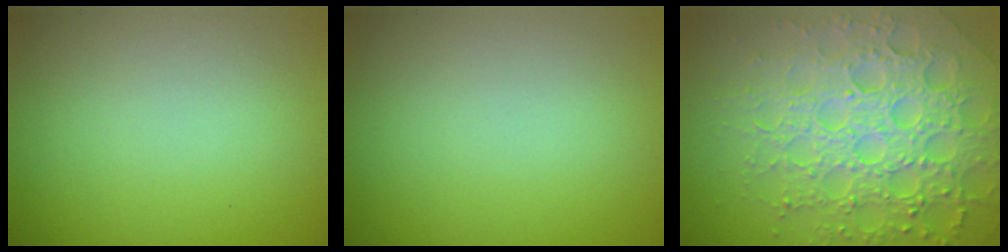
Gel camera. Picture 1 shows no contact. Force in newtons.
{"total": 0.0}
{"total": 7.2, "press": 7.0, "slide": 1.7}